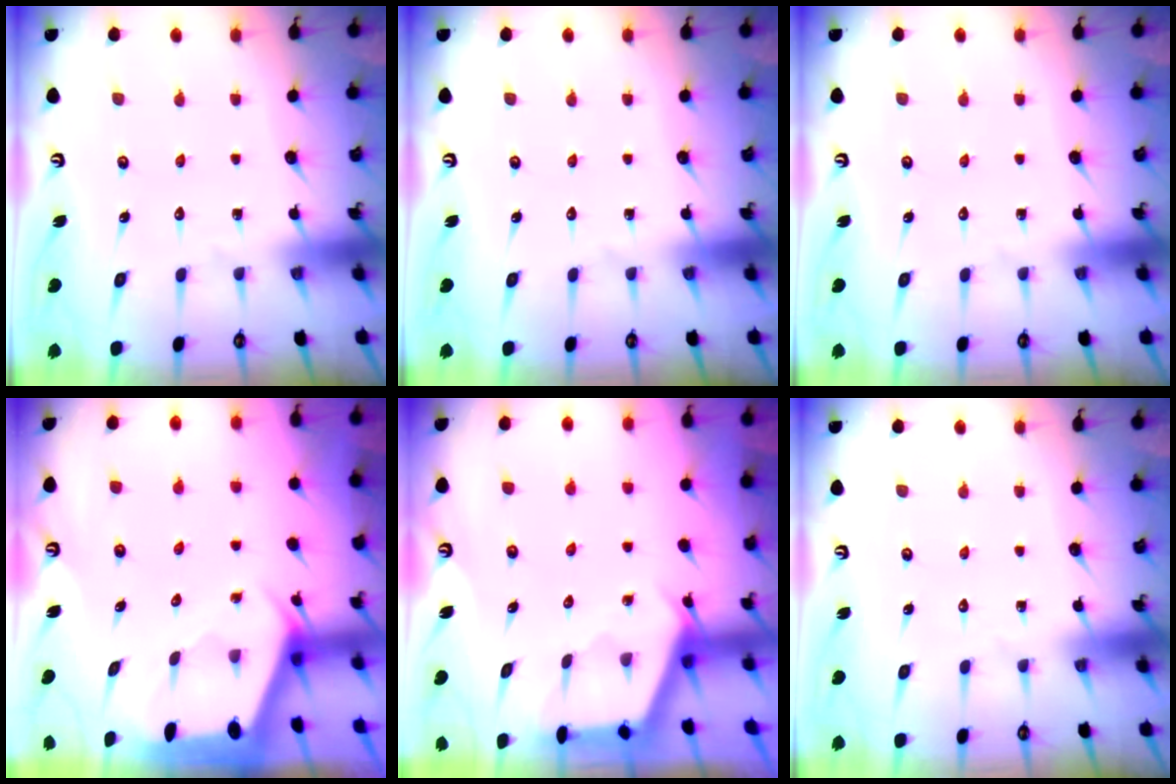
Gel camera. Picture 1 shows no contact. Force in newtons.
{"total": 0.0}
{"total": 0.0}
{"total": 2.0, "press": 2.0, "slide": 0.3}
{"total": 2.6, "press": 2.6, "slide": 0.3}
{"total": 0.0}